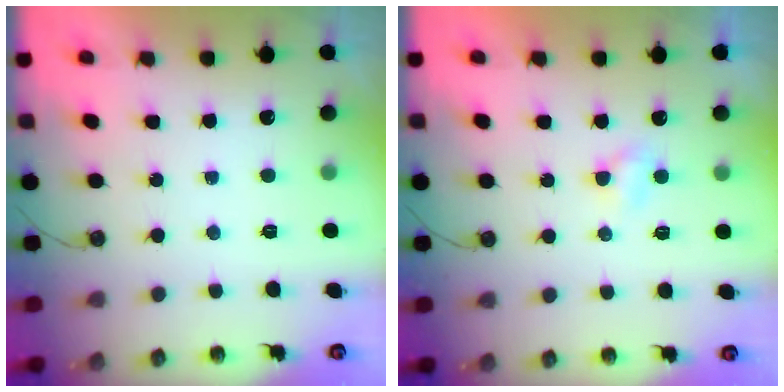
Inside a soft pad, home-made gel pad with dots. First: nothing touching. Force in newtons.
{"total": 2.0, "press": 2.0, "slide": 0.3}